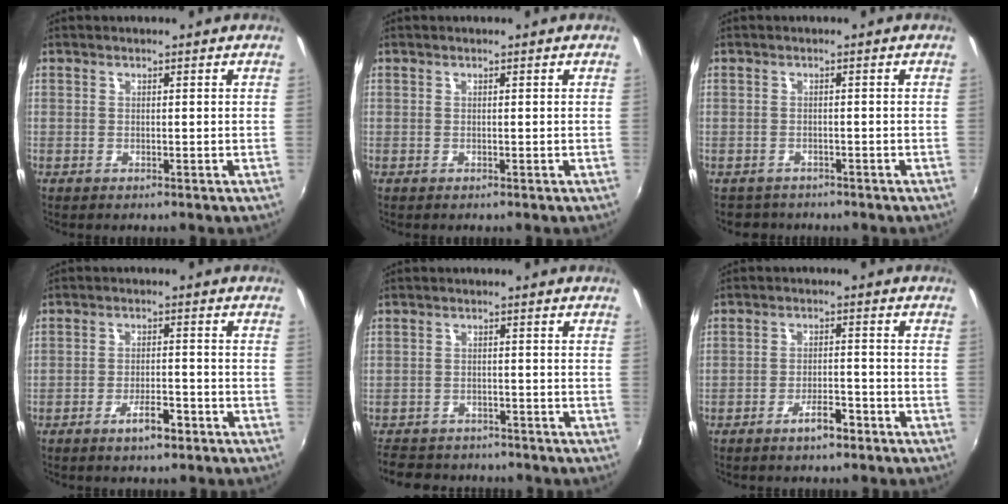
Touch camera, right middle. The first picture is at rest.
{"total": 0.0}
{"total": 2.9, "force": [-2.3, 1.7, 0.1], "torque": [-0.012, -0.005, -0.039]}
{"total": 4.4, "force": [-3.0, 1.3, 2.9], "torque": [-0.060, -0.003, -0.047]}
{"total": 9.3, "force": [-7.9, 4.3, 2.5], "torque": [-0.072, 0.001, -0.122]}
{"total": 4.2, "force": [-3.2, 1.2, 2.5], "torque": [-0.054, 0.000, -0.048]}